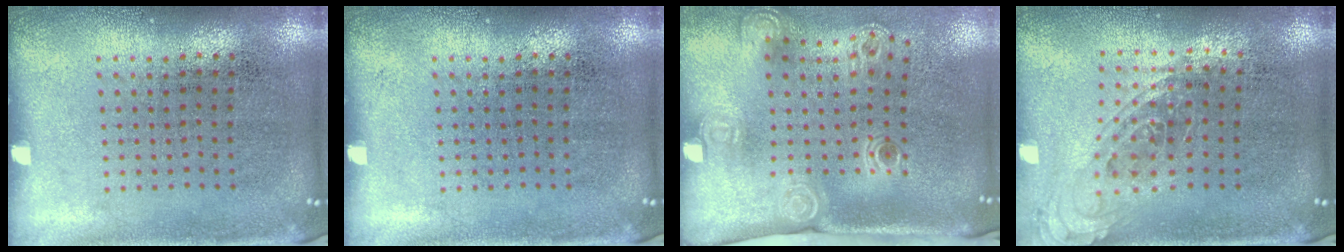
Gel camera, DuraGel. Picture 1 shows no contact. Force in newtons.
{"total": 0.0}
{"total": 2.3, "press": 1.6, "slide": 1.7}
{"total": 0.8, "press": 0.7, "slide": 0.3}